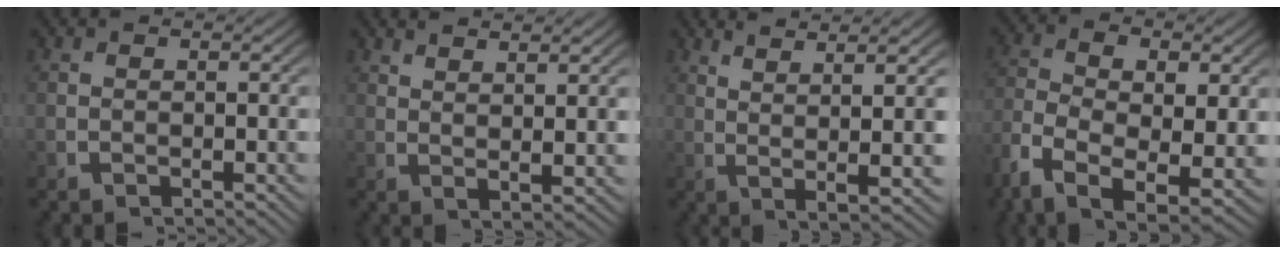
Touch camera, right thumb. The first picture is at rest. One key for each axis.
{"total": 2.8, "fx": 2.4, "fy": 0.0, "fz": 1.4, "tx": -0.025, "ty": -0.001, "tz": 0.048}
{"total": 8.1, "fx": 2.0, "fy": 2.2, "fz": 7.5, "tx": -0.115, "ty": -0.005, "tz": 0.046}
{"total": 9.8, "fx": -3.0, "fy": 5.4, "fz": 7.5, "tx": -0.168, "ty": -0.046, "tz": -0.028}